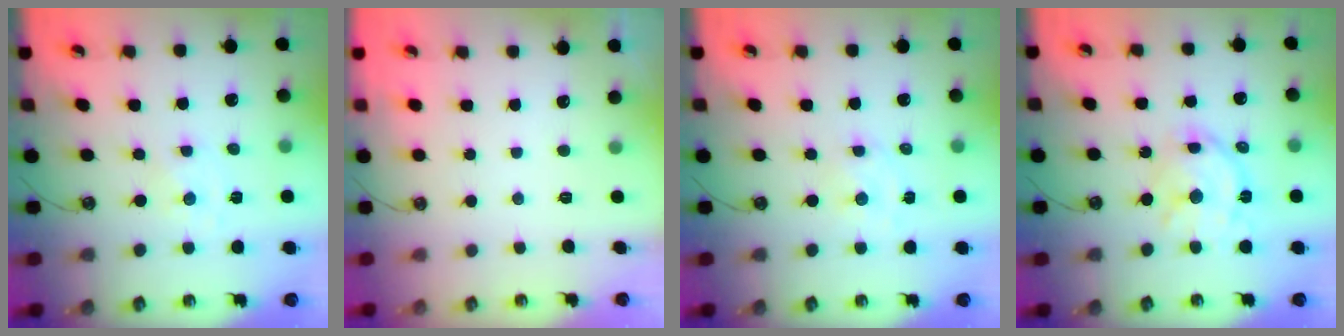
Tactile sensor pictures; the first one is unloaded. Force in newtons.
{"total": 0.0}
{"total": 1.8, "press": 1.7, "slide": 0.4}
{"total": 14.2, "press": 14.1, "slide": 1.2}